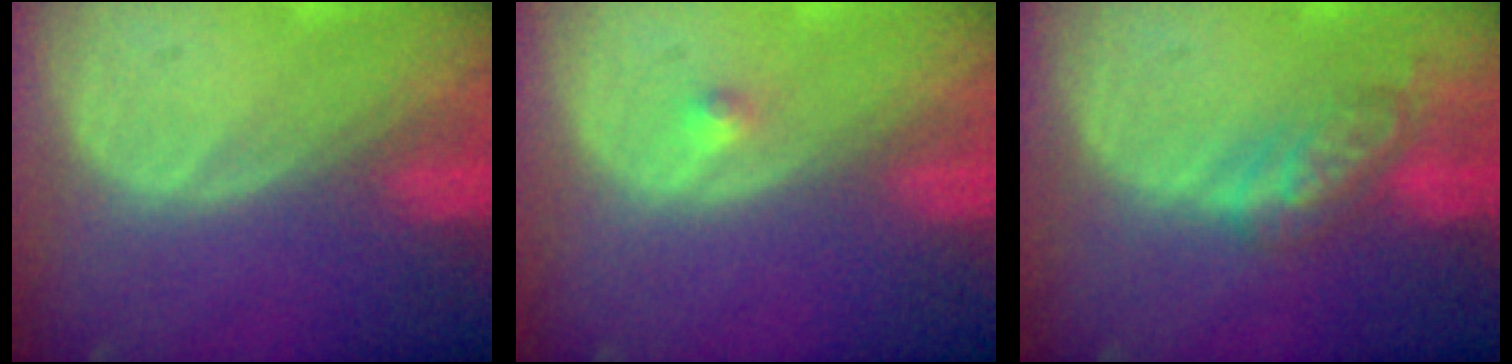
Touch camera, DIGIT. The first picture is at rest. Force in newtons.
{"total": 1.1, "press": 0.9, "slide": 0.5}
{"total": 5.7, "press": 5.0, "slide": 2.7}